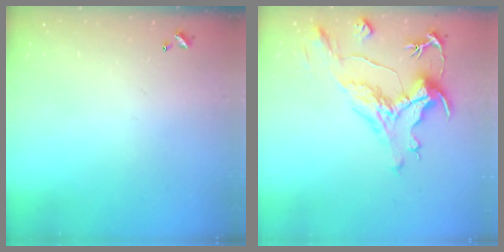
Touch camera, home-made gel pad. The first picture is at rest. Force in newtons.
{"total": 1.6, "press": 0.6, "slide": 1.5}